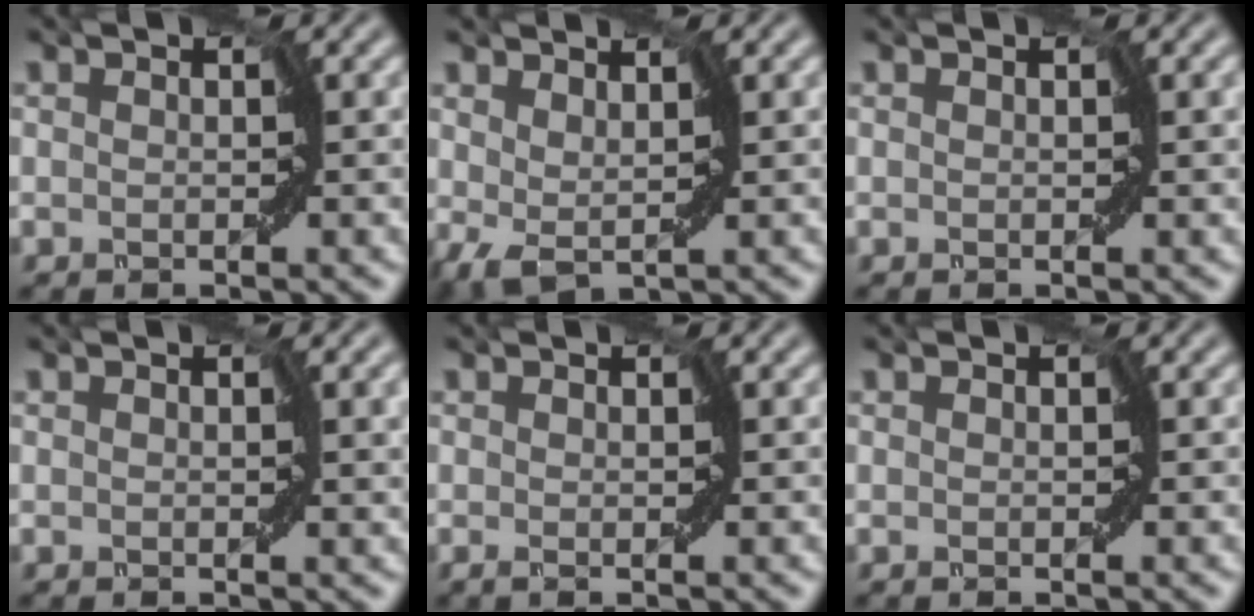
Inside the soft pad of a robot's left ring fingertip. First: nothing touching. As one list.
[{"total": 2.9, "force": [0.1, 1.9, 2.2], "torque": [-0.057, -0.012, 0.002]}, {"total": 0.8, "force": [0.0, 0.1, 0.8], "torque": [-0.014, -0.002, -0.004]}, {"total": 2.3, "force": [0.3, 1.0, 2.1], "torque": [-0.031, -0.002, -0.002]}, {"total": 1.2, "force": [-0.3, 0.3, 1.1], "torque": [-0.016, -0.005, -0.008]}, {"total": 0.0}]